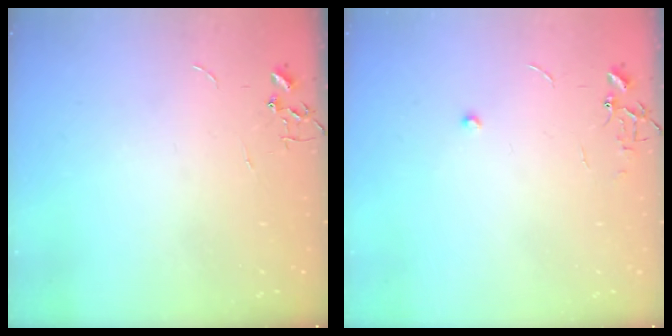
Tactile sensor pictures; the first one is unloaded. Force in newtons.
{"total": 5.6, "press": 5.5, "slide": 0.5}